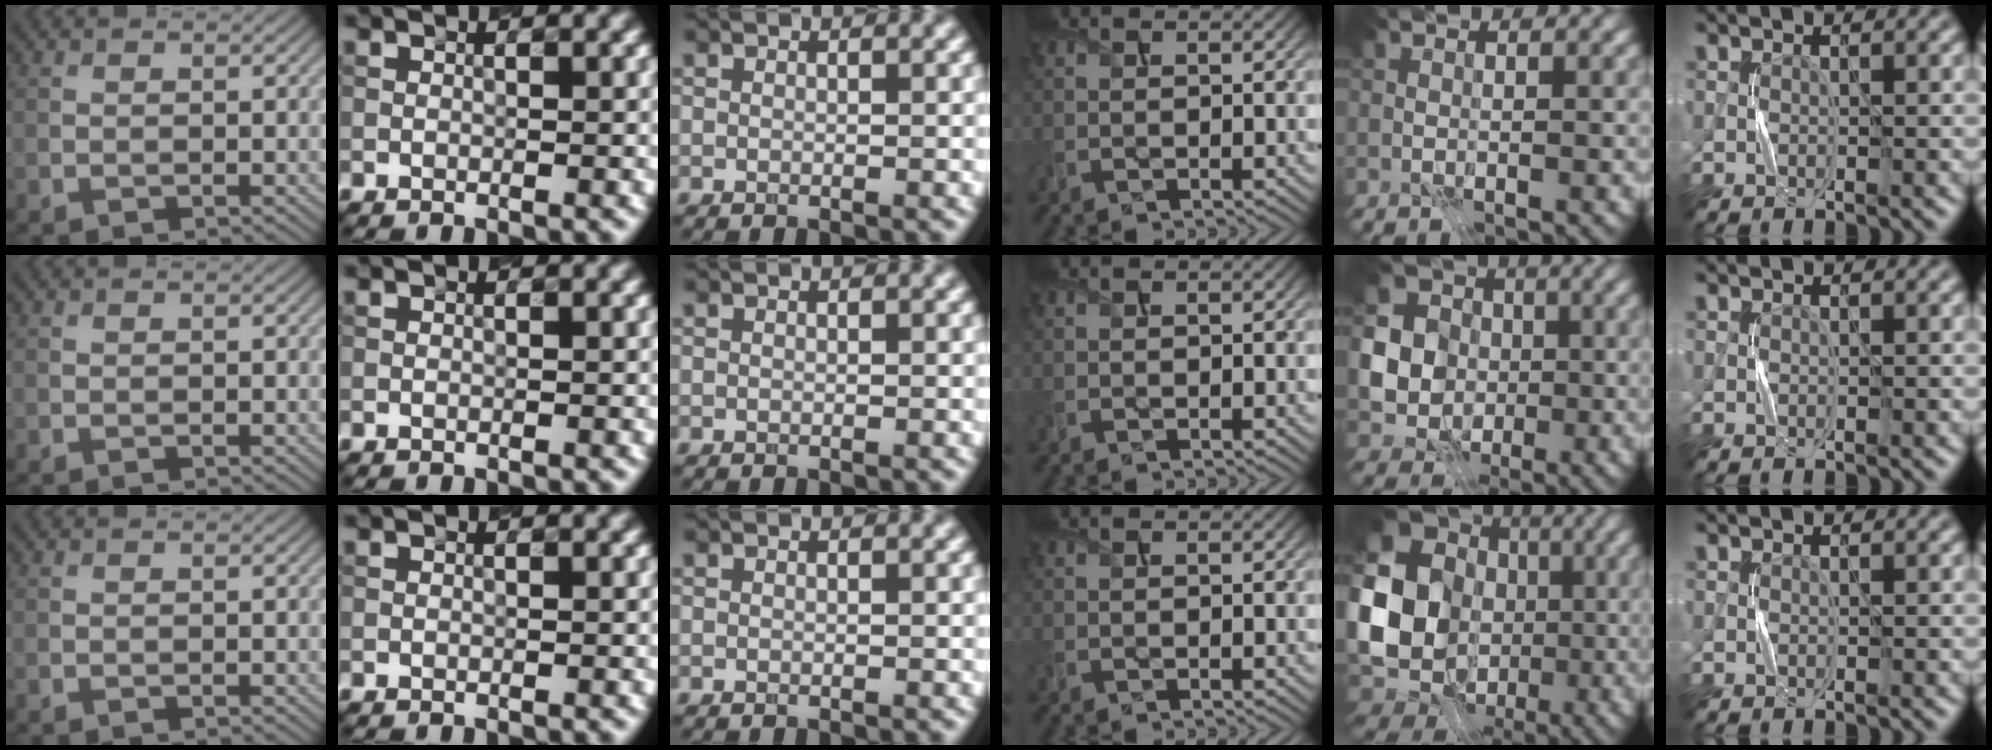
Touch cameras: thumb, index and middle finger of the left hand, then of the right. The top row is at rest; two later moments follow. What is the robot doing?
{"motion": "press", "object": "calculator"}